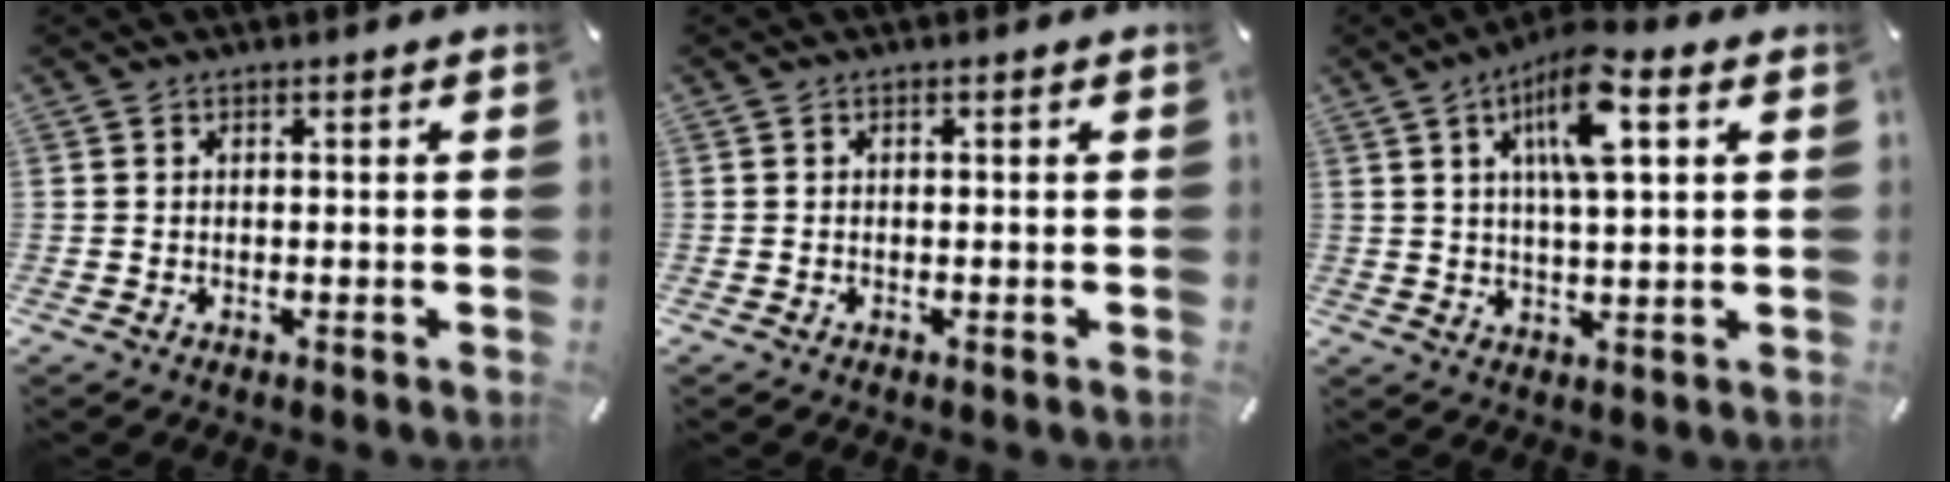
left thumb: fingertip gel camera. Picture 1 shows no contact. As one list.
[{"total": 0.0}, {"total": 11.2, "force": [4.7, 3.1, 9.6], "torque": [-0.168, 0.001, 0.076]}]